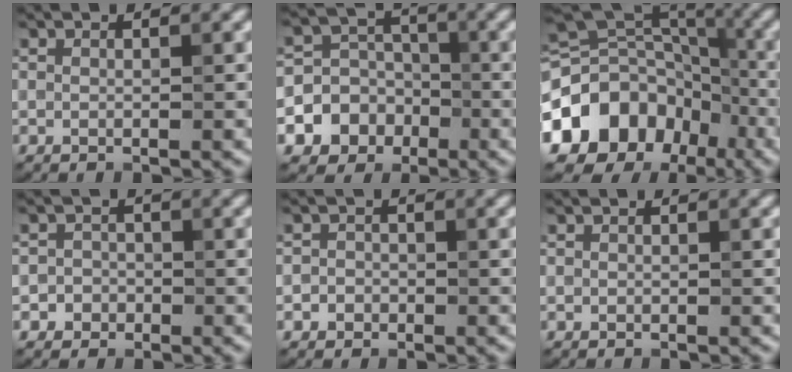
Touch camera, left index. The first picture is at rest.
{"total": 6.5, "force": [-2.7, 5.8, 1.2], "torque": [0.000, 0.000, -0.067]}
{"total": 16.4, "force": [-6.9, 13.2, 6.7], "torque": [-0.145, -0.008, -0.130]}
{"total": 1.8, "force": [-0.7, 1.6, 0.0], "torque": [0.024, 0.007, -0.021]}
{"total": 1.2, "force": [-0.5, 1.1, 0.2], "torque": [0.013, 0.000, -0.014]}
{"total": 0.0}